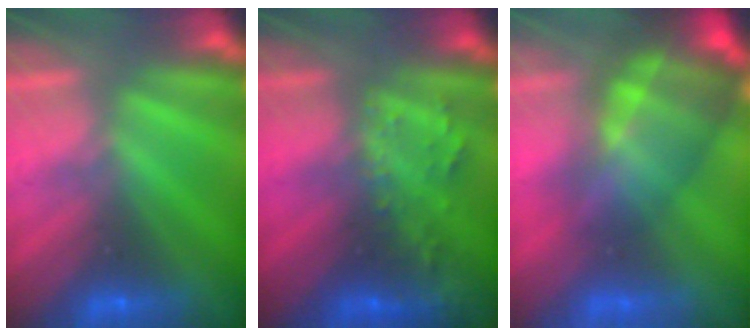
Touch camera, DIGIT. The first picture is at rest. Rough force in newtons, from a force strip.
{"total": 2.7}
{"total": 7.0}